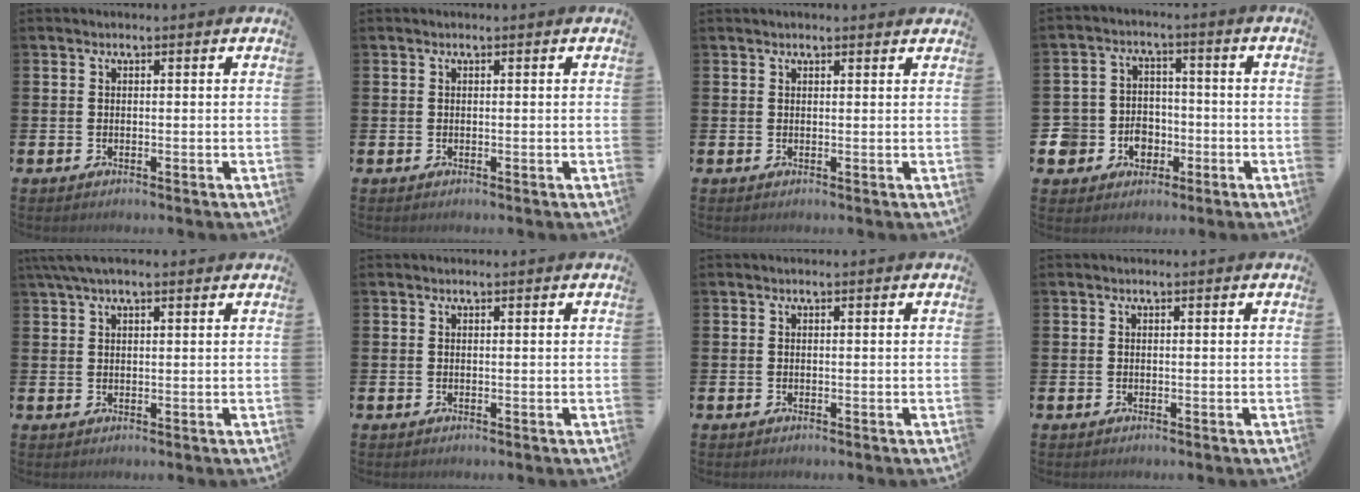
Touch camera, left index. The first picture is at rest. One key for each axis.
{"total": 0.0}
{"total": 1.0, "fx": 1.0, "fy": 0.1, "fz": 0.1, "tx": -0.003, "ty": 0.004, "tz": 0.019}
{"total": 5.4, "fx": -1.5, "fy": 5.1, "fz": 0.4, "tx": -0.039, "ty": 0.003, "tz": -0.028}
{"total": 3.4, "fx": 2.5, "fy": 1.0, "fz": 2.2, "tx": -0.047, "ty": 0.004, "tz": 0.045}
{"total": 0.0}
{"total": 0.0}
{"total": 0.0}